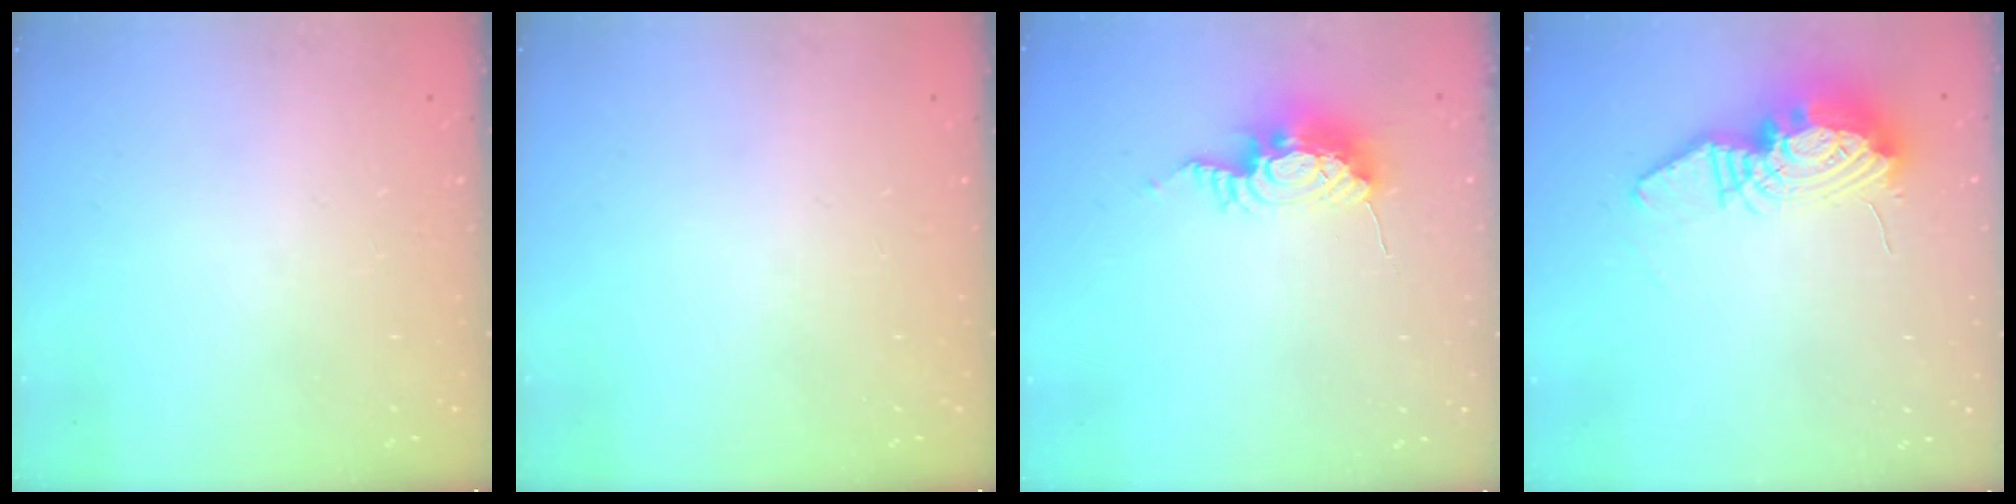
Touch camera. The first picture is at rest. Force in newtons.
{"total": 0.0}
{"total": 10.5, "press": 10.5, "slide": 0.2}
{"total": 12.1, "press": 12.1, "slide": 0.8}